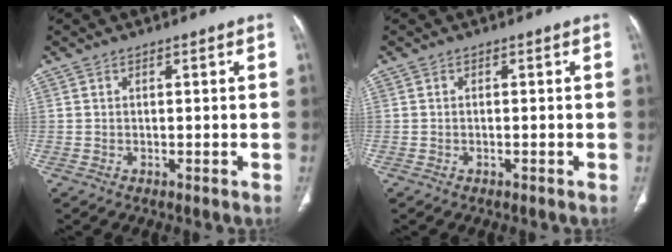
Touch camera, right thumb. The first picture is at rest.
{"total": 0.0}